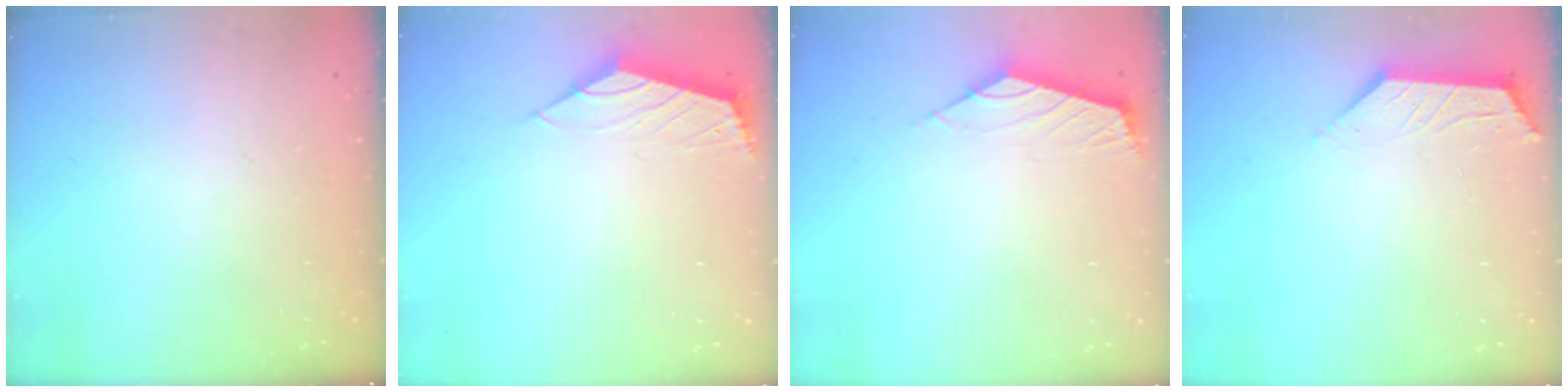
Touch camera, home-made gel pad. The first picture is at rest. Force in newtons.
{"total": 2.3, "press": 2.2, "slide": 0.6}
{"total": 2.4, "press": 2.3, "slide": 0.6}
{"total": 2.5, "press": 2.4, "slide": 0.5}